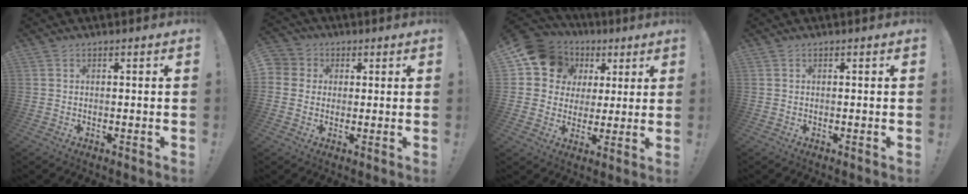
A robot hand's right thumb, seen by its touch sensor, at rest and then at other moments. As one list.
[{"total": 5.1, "force": [0.4, 4.9, 1.4], "torque": [-0.027, 0.002, 0.007]}, {"total": 12.7, "force": [5.9, 10.5, 4.1], "torque": [-0.060, -0.030, 0.122]}, {"total": 0.0}]